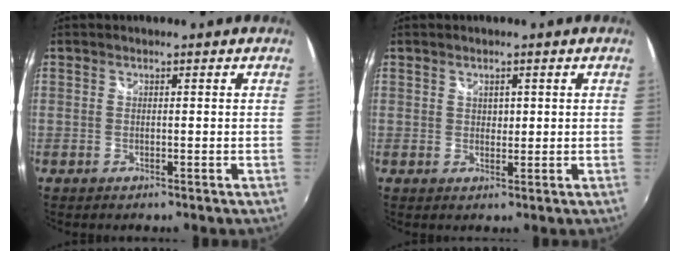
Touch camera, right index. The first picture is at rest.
{"total": 1.5, "force": [0.7, 1.2, 0.6], "torque": [-0.004, 0.001, 0.012]}